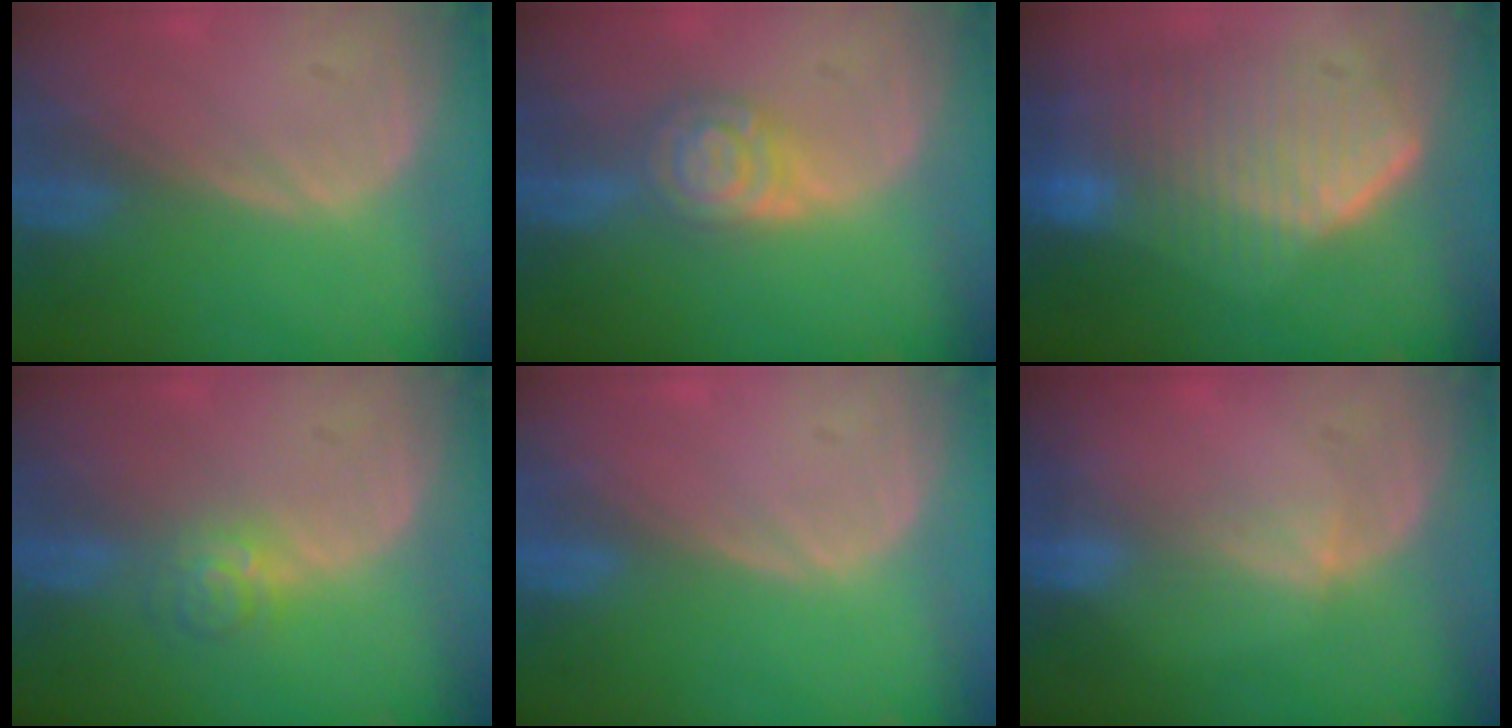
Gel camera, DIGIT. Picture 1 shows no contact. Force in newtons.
{"total": 5.7, "press": 5.6, "slide": 0.4}
{"total": 10.8, "press": 9.4, "slide": 5.3}
{"total": 3.7, "press": 3.5, "slide": 1.4}
{"total": 0.0}
{"total": 2.1, "press": 1.7, "slide": 1.2}